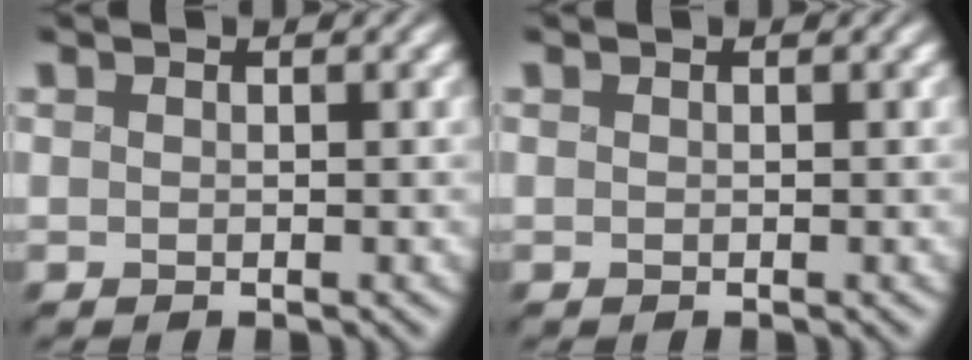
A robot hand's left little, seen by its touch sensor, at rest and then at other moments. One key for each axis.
{"total": 0.0}